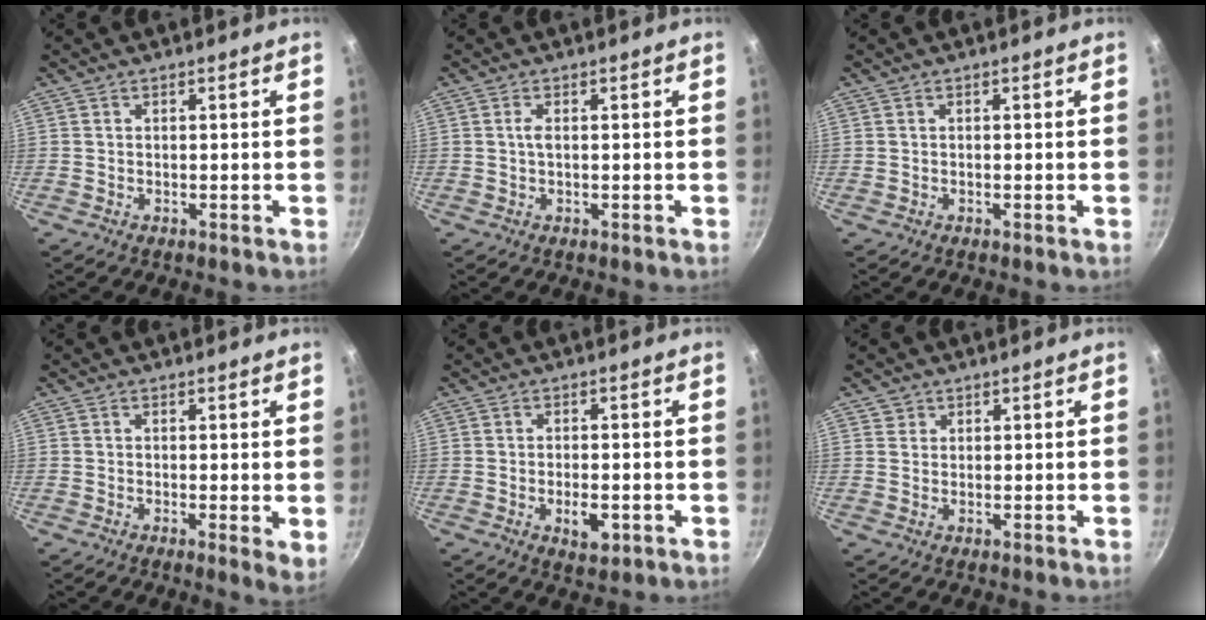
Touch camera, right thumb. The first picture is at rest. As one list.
[{"total": 1.3, "force": [0.1, 0.5, 1.2], "torque": [-0.025, 0.002, 0.001]}, {"total": 0.0}, {"total": 3.8, "force": [0.1, 1.1, 3.7], "torque": [-0.045, -0.015, -0.002]}, {"total": 4.6, "force": [-1.3, 2.3, 3.8], "torque": [-0.055, 0.003, -0.017]}, {"total": 1.8, "force": [0.8, 1.6, 0.2], "torque": [0.012, 0.004, 0.010]}]